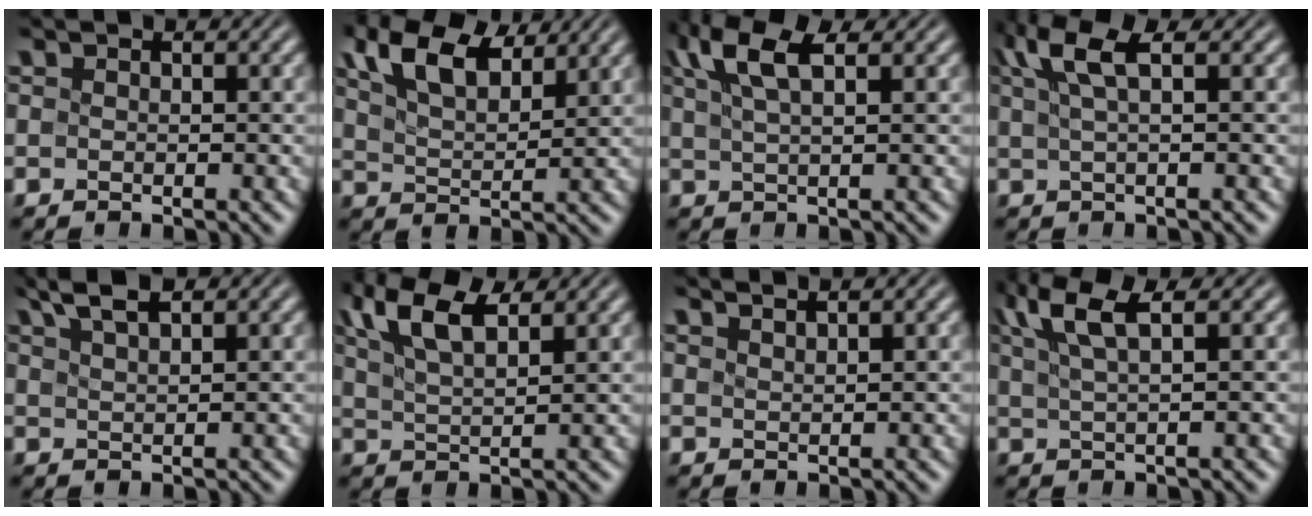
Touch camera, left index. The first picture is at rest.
{"total": 7.3, "force": [4.9, 3.1, 4.5], "torque": [-0.093, 0.017, 0.089]}
{"total": 5.5, "force": [3.0, 1.8, 4.3], "torque": [-0.076, 0.020, 0.048]}
{"total": 4.1, "force": [2.0, 0.9, 3.5], "torque": [-0.069, 0.009, 0.036]}
{"total": 3.3, "force": [2.4, 0.7, 2.1], "torque": [-0.033, 0.011, 0.046]}
{"total": 6.9, "force": [4.2, 2.5, 4.9], "torque": [-0.097, 0.020, 0.070]}
{"total": 2.3, "force": [1.9, 0.6, 1.2], "torque": [0.003, 0.006, 0.009]}
{"total": 5.1, "force": [2.7, 1.3, 4.1], "torque": [-0.072, 0.015, 0.048]}